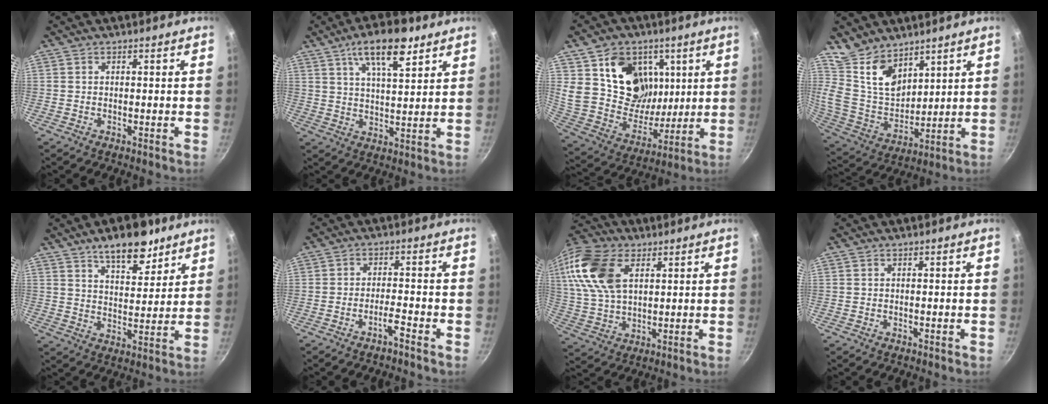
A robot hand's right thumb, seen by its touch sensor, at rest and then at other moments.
{"total": 11.0, "force": [6.3, 3.8, 8.2], "torque": [-0.121, -0.021, 0.105]}
{"total": 19.6, "force": [7.4, 15.1, 10.2], "torque": [-0.135, -0.051, 0.144]}
{"total": 12.1, "force": [8.7, 6.6, 5.2], "torque": [-0.066, -0.063, 0.182]}
{"total": 11.1, "force": [7.6, 4.8, 6.4], "torque": [-0.062, -0.045, 0.118]}
{"total": 2.9, "force": [-2.2, 0.1, 1.9], "torque": [-0.039, 0.021, -0.036]}
{"total": 17.3, "force": [6.1, 10.6, 12.2], "torque": [-0.241, -0.001, 0.115]}
{"total": 0.0}